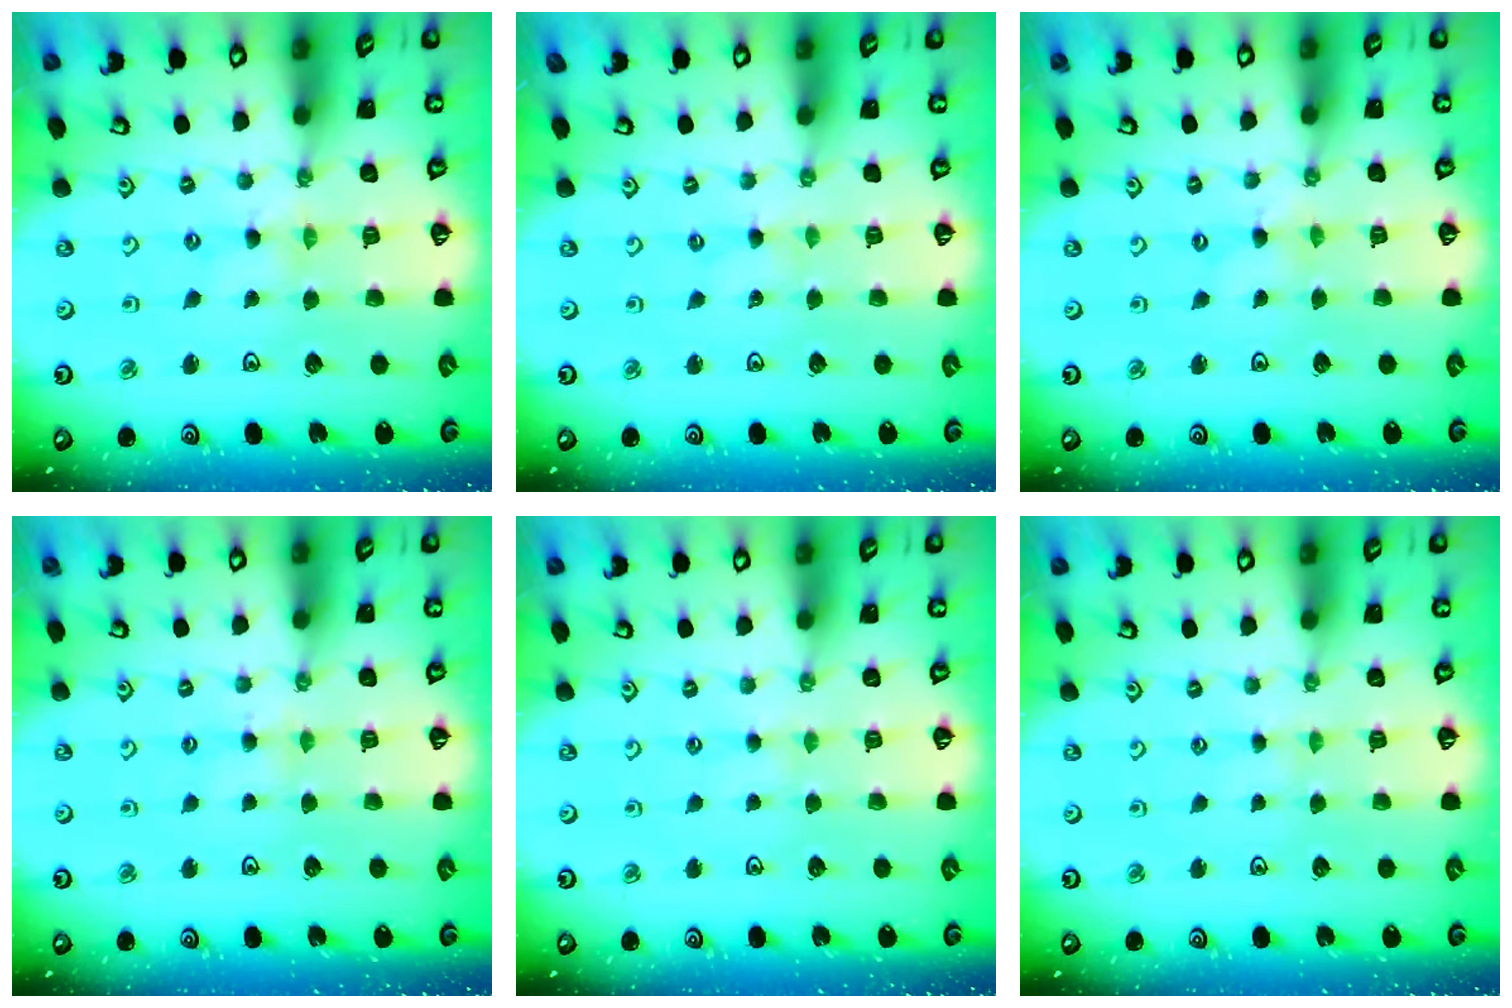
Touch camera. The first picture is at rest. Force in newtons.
{"total": 0.0}
{"total": 0.0}
{"total": 2.6, "press": 2.6, "slide": 0.4}
{"total": 1.9, "press": 1.9, "slide": 0.4}
{"total": 0.0}